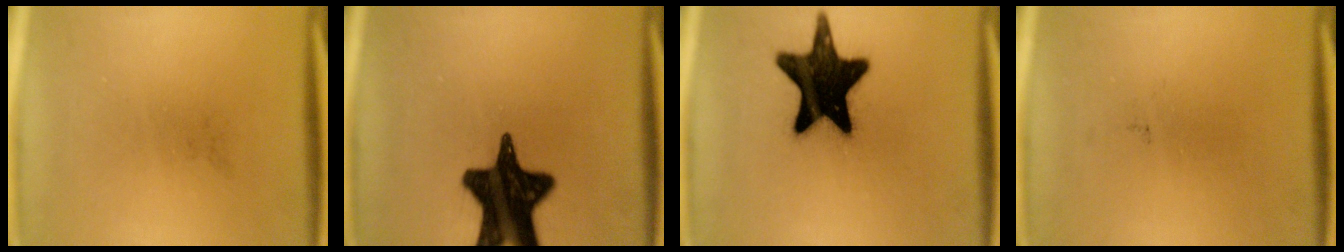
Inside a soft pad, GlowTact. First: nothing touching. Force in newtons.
{"total": 18.5}
{"total": 19.6}
{"total": 0.0}